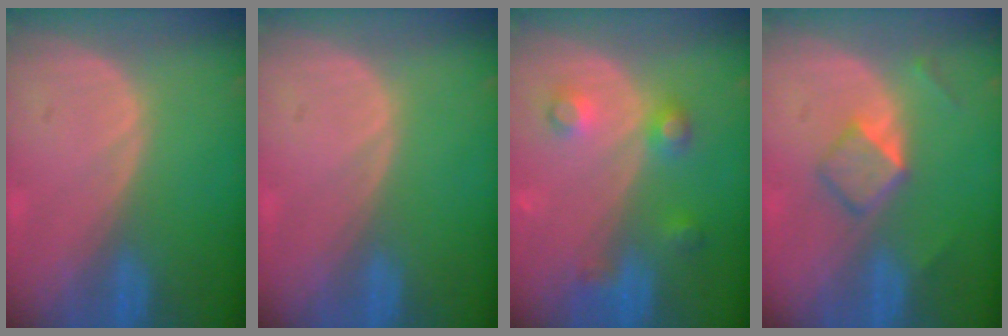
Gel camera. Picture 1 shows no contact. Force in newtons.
{"total": 0.0}
{"total": 4.5, "press": 4.5, "slide": 0.1}
{"total": 4.4, "press": 4.1, "slide": 1.7}